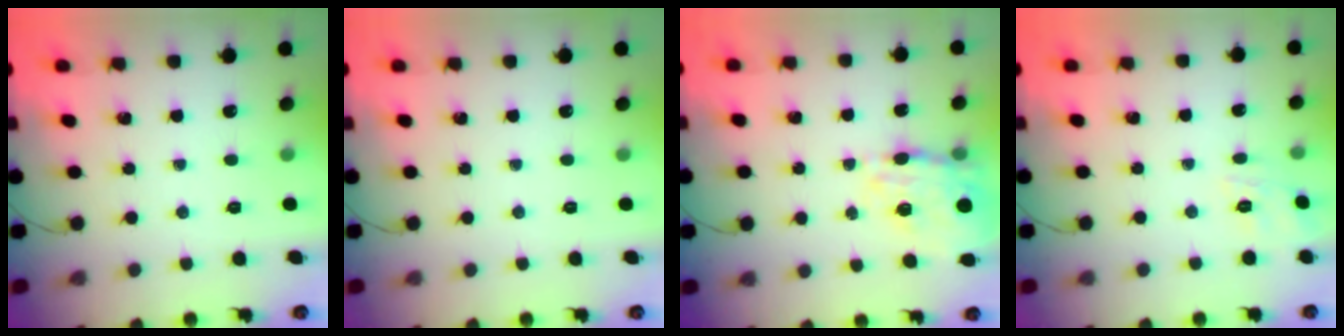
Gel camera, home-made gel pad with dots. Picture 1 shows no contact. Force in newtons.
{"total": 0.0}
{"total": 16.6, "press": 16.2, "slide": 3.6}
{"total": 3.7, "press": 3.5, "slide": 1.4}